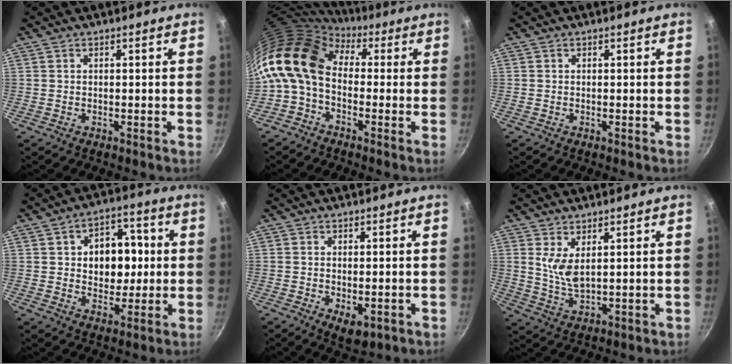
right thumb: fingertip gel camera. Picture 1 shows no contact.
{"total": 14.1, "force": [1.4, 9.6, 10.2], "torque": [-0.188, 0.024, 0.002]}
{"total": 0.0}
{"total": 12.1, "force": [1.4, 8.7, 8.3], "torque": [-0.074, 0.007, 0.019]}
{"total": 4.8, "force": [-1.2, 2.6, 3.9], "torque": [-0.055, -0.013, -0.010]}
{"total": 5.9, "force": [2.5, 2.6, 4.8], "torque": [-0.086, -0.030, 0.055]}